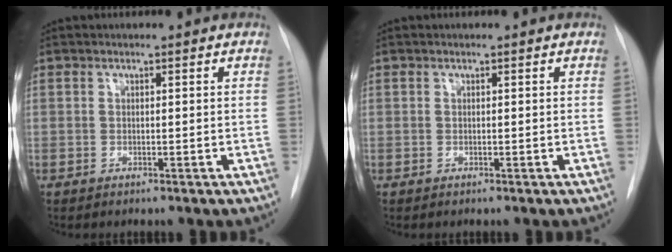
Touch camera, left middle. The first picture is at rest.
{"total": 0.0}